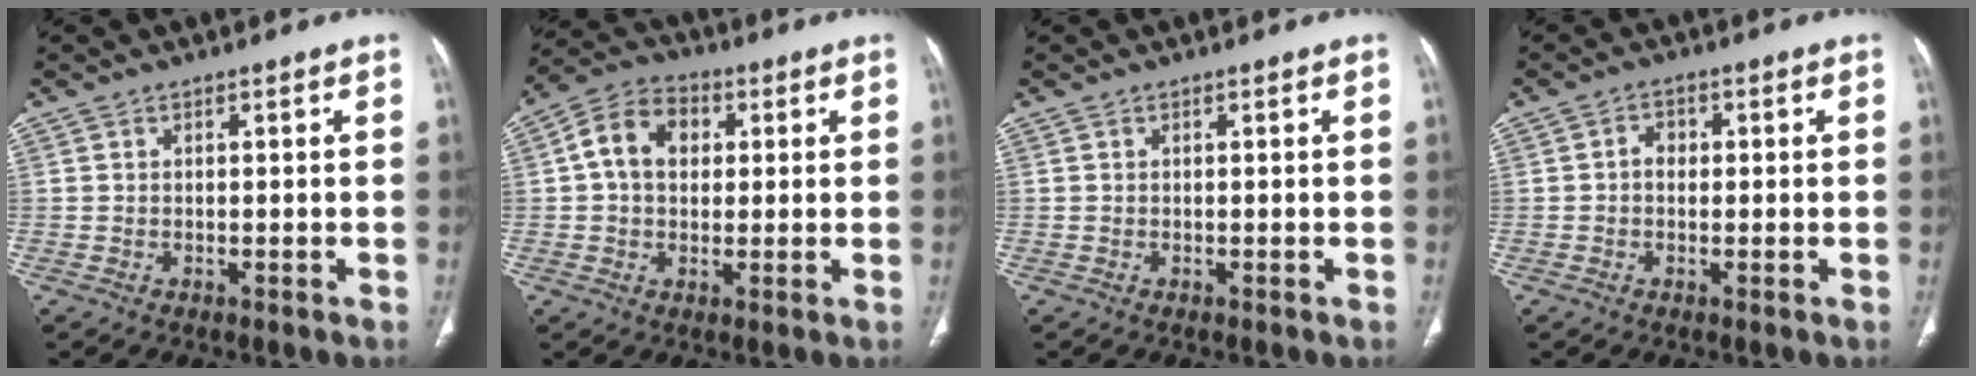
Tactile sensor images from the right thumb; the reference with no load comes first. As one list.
[{"total": 9.6, "force": [1.7, 7.2, 6.1], "torque": [-0.092, 0.017, 0.021]}, {"total": 0.0}, {"total": 2.4, "force": [0.0, 1.9, 1.5], "torque": [-0.014, 0.009, -0.005]}]